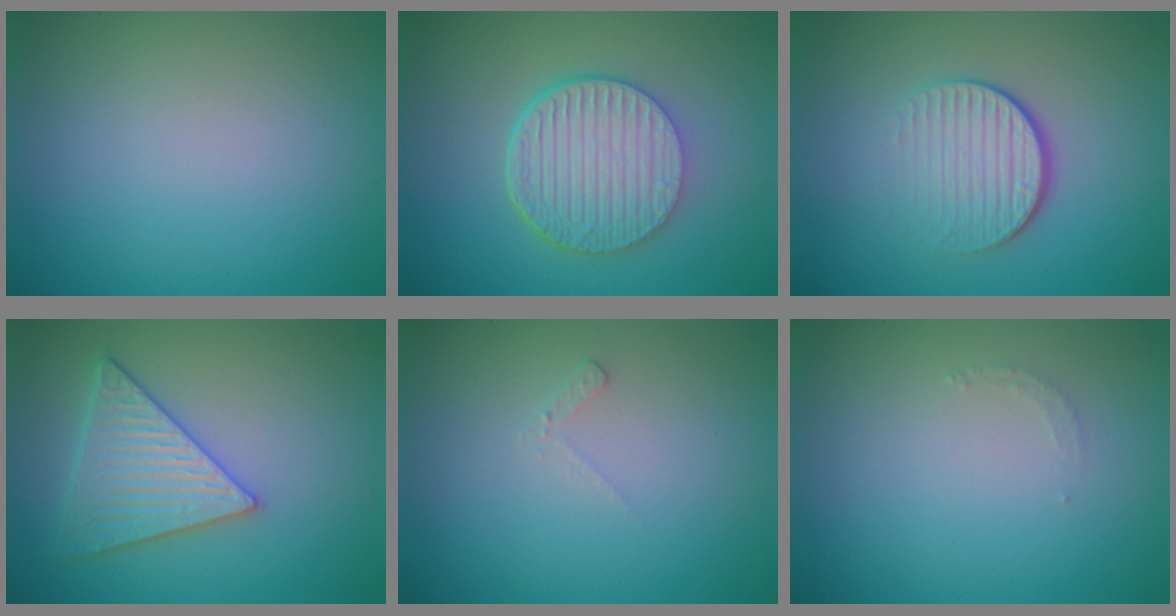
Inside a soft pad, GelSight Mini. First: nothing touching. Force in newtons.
{"total": 6.5, "press": 4.7, "slide": 4.4}
{"total": 4.2, "press": 2.6, "slide": 3.3}
{"total": 4.6, "press": 4.2, "slide": 1.9}
{"total": 0.8, "press": 0.8, "slide": 0.2}
{"total": 0.8, "press": 0.8, "slide": 0.1}